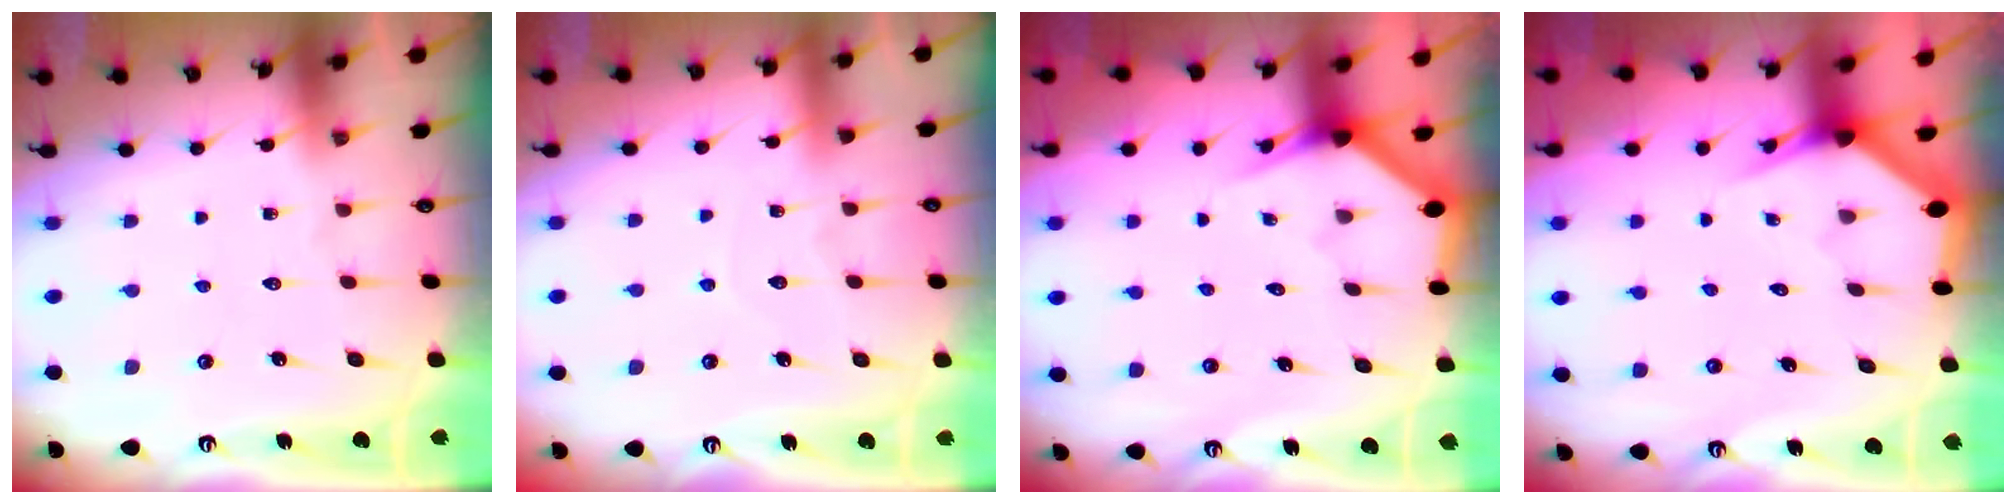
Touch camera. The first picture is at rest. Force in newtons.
{"total": 4.8, "press": 4.7, "slide": 0.4}
{"total": 2.8, "press": 2.8, "slide": 0.1}
{"total": 3.0, "press": 3.0, "slide": 0.1}